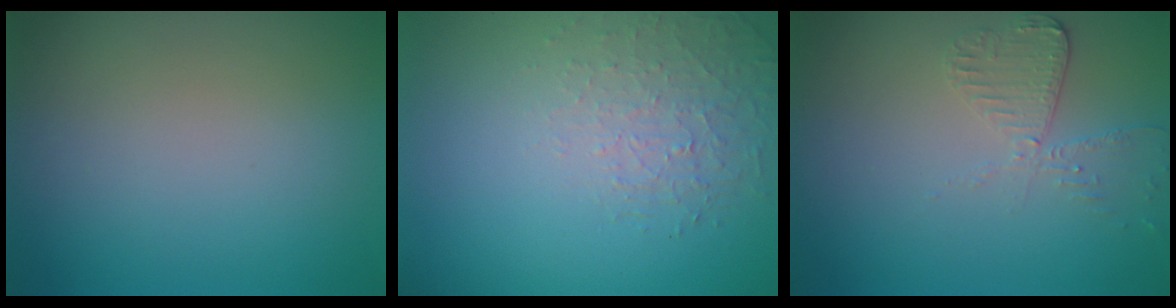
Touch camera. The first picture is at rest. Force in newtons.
{"total": 1.5, "press": 0.8, "slide": 1.3}
{"total": 2.5, "press": 2.3, "slide": 1.0}